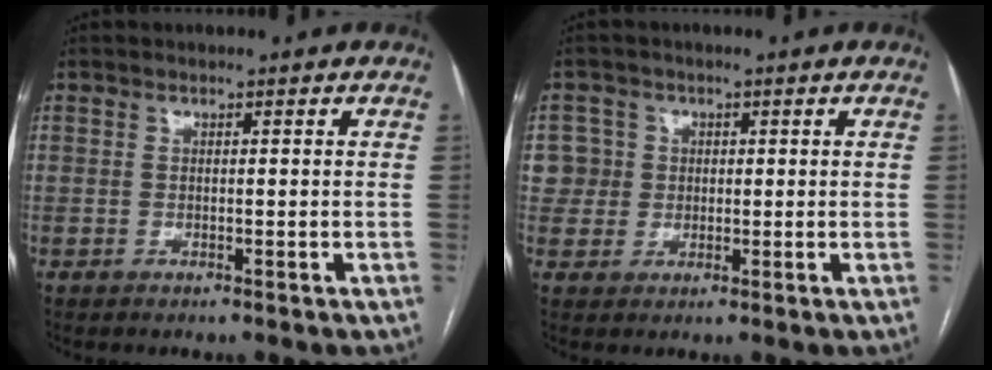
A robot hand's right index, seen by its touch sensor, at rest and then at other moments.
{"total": 4.6, "force": [0.9, 4.5, -0.2], "torque": [0.023, 0.014, 0.019]}